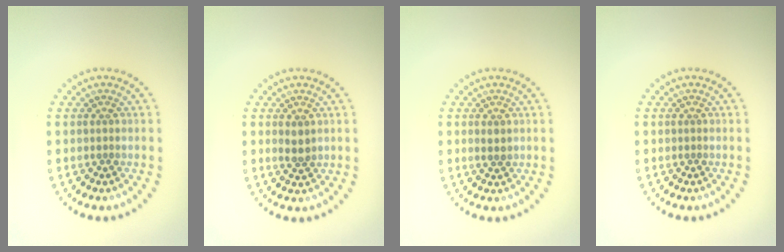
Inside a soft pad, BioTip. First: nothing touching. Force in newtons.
{"total": 1.4, "press": 1.3, "slide": 0.3}
{"total": 0.9, "press": 0.9, "slide": 0.1}
{"total": 0.0}